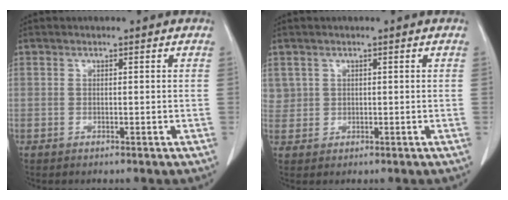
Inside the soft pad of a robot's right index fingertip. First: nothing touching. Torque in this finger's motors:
{"motor_torque": [0.01, -0.01, 0.02, 0.00]}